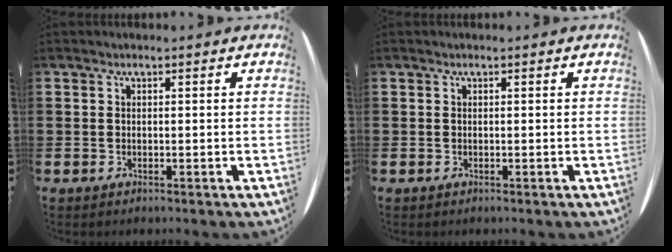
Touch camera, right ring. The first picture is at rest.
{"total": 0.0}